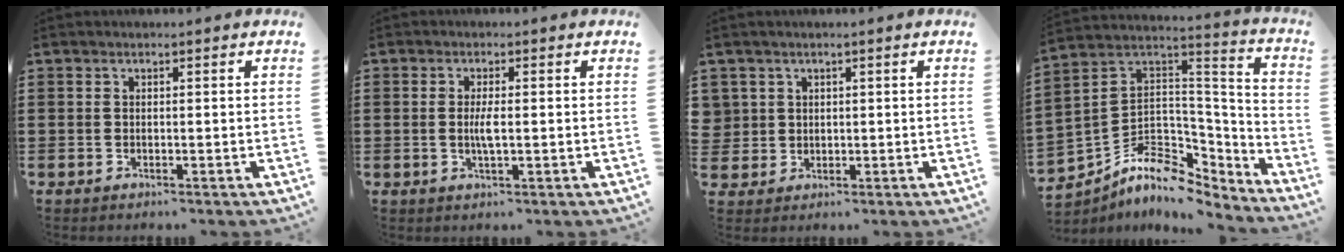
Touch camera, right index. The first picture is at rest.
{"total": 3.0, "force": [-0.2, 0.7, 2.9], "torque": [-0.062, -0.003, -0.008]}
{"total": 2.6, "force": [0.9, 2.5, 0.1], "torque": [-0.015, 0.011, 0.016]}
{"total": 7.9, "force": [-5.3, 4.9, 3.3], "torque": [-0.082, -0.013, -0.099]}